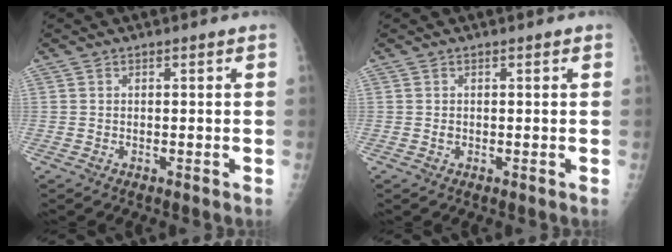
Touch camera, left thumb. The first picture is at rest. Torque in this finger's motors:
{"motor_torque": [0.04, 0.18, 0.32, 0.13, 0.00]}